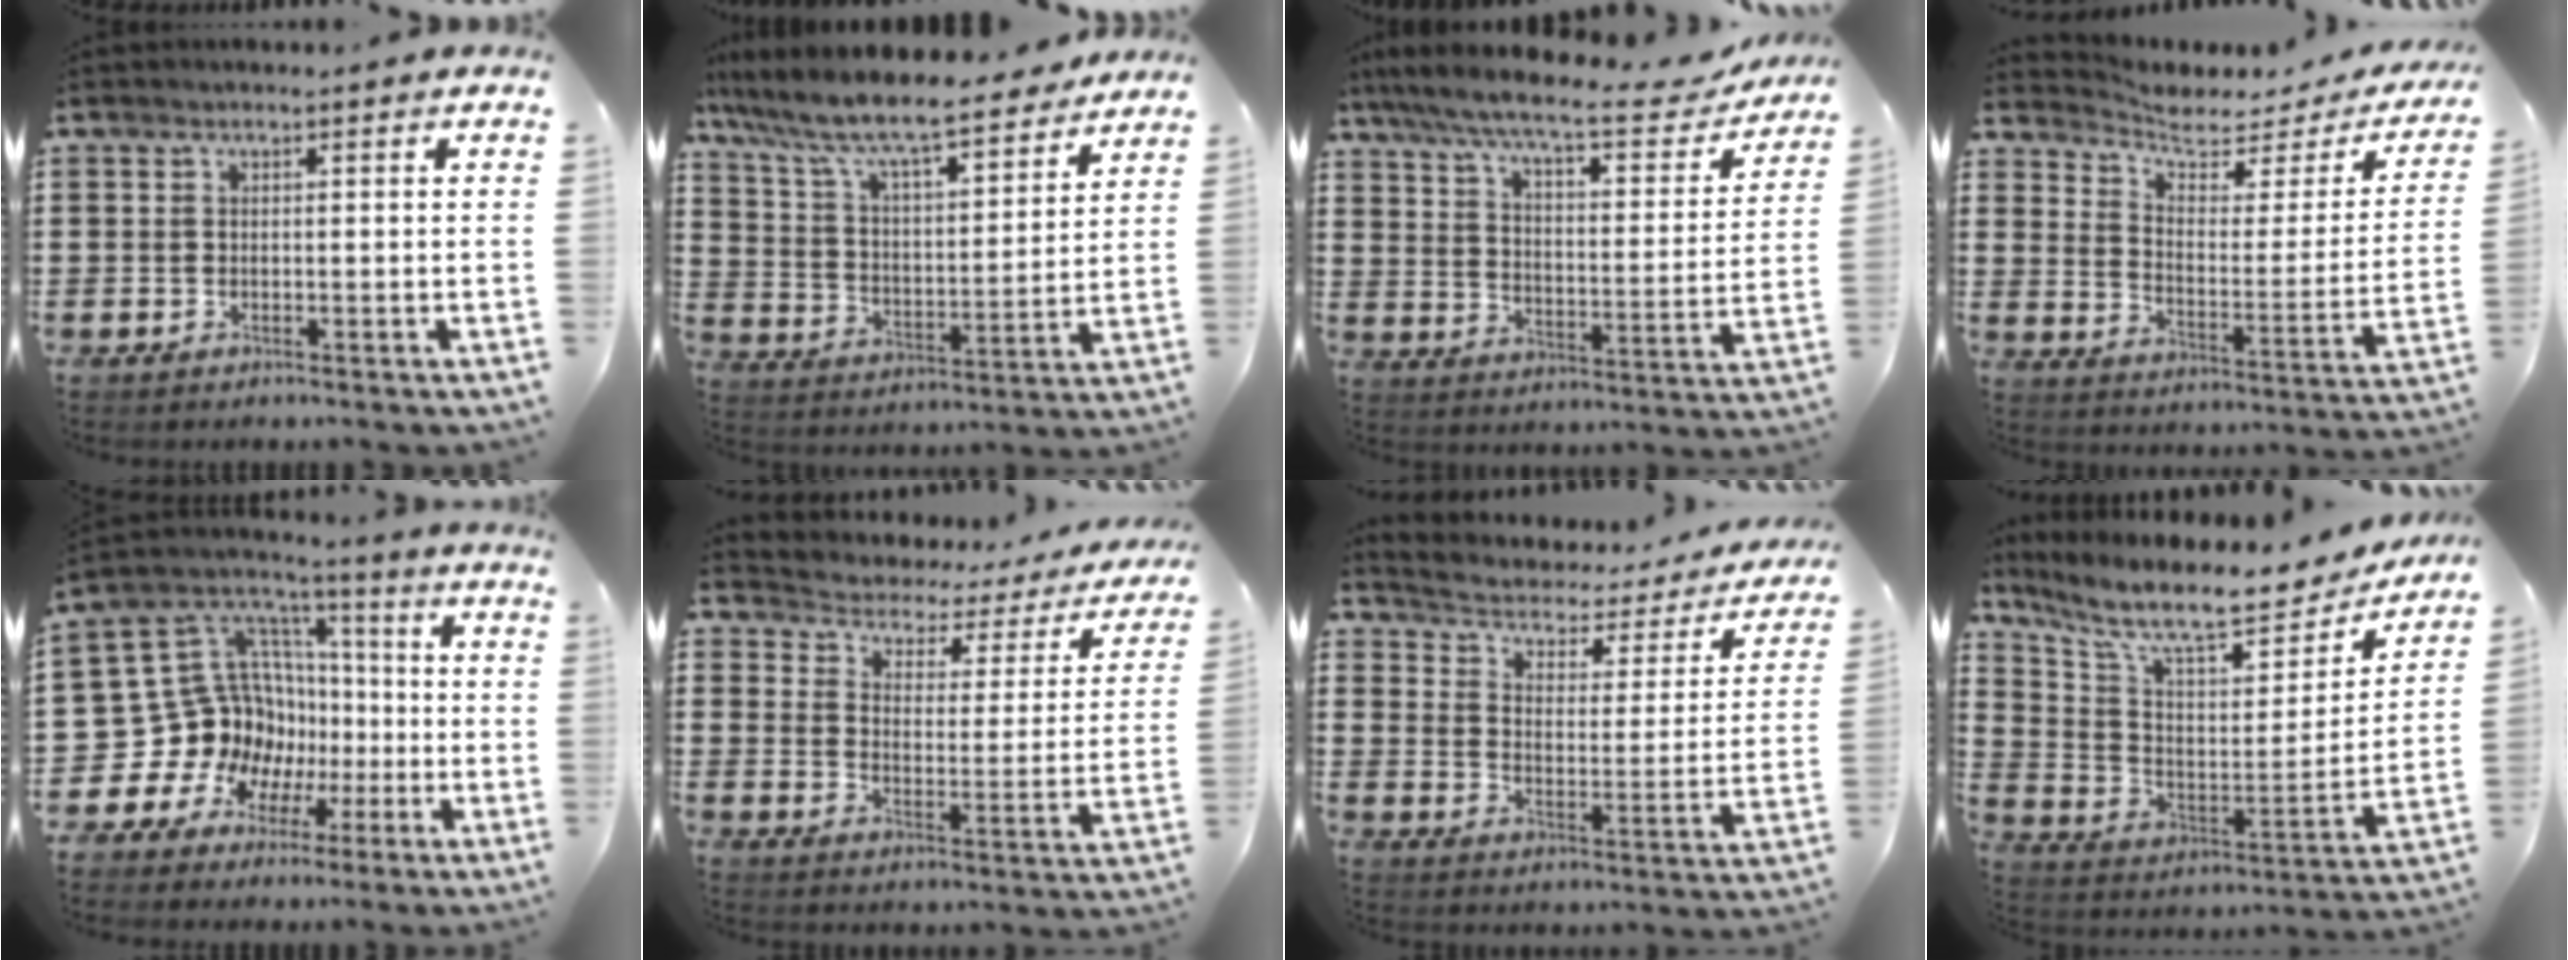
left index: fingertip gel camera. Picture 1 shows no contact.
{"total": 8.7, "force": [7.7, 0.7, 3.9], "torque": [-0.109, -0.055, 0.126]}
{"total": 9.6, "force": [7.9, 0.8, 5.3], "torque": [-0.134, -0.043, 0.131]}
{"total": 4.2, "force": [3.5, 1.6, 1.7], "torque": [-0.056, -0.022, 0.055]}
{"total": 15.7, "force": [-2.4, 14.5, 5.6], "torque": [-0.165, -0.033, -0.007]}
{"total": 2.2, "force": [1.8, 1.2, 0.6], "torque": [-0.030, -0.022, 0.020]}
{"total": 2.4, "force": [1.3, 1.6, 1.2], "torque": [-0.040, -0.016, 0.011]}
{"total": 10.2, "force": [8.2, 2.3, 5.5], "torque": [-0.136, -0.052, 0.137]}